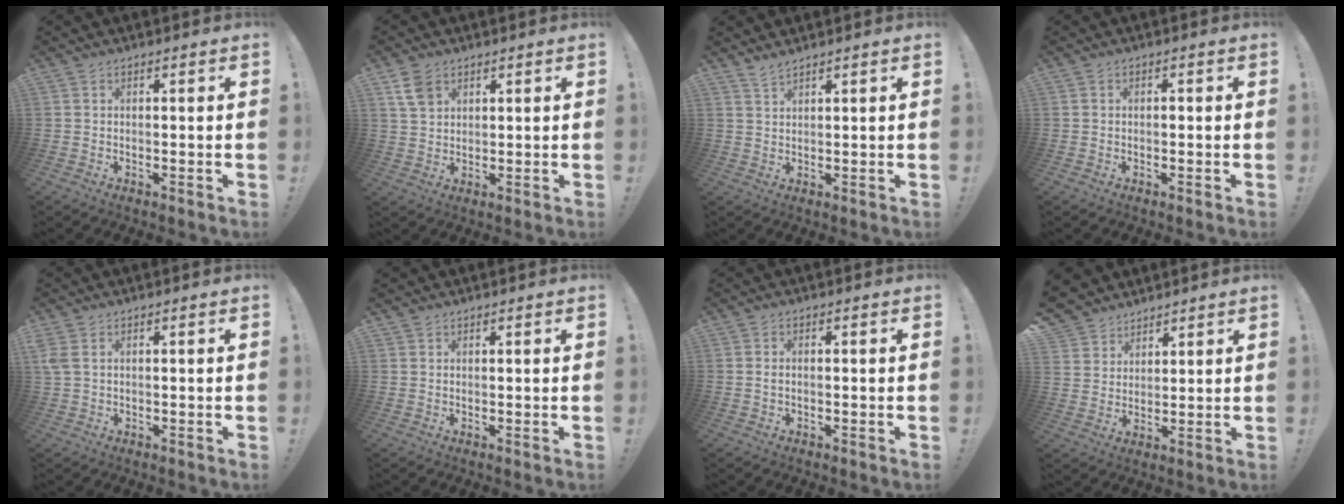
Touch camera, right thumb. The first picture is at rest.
{"total": 6.3, "force": [3.5, 4.3, 3.0], "torque": [-0.045, -0.010, 0.068]}
{"total": 2.5, "force": [2.3, 0.3, 0.9], "torque": [-0.013, -0.015, 0.041]}
{"total": 0.6, "force": [-0.4, 0.3, 0.2], "torque": [-0.007, 0.002, -0.008]}
{"total": 3.2, "force": [1.4, 1.6, 2.4], "torque": [-0.057, -0.003, 0.027]}
{"total": 1.1, "force": [0.9, 0.6, 0.0], "torque": [0.006, -0.005, 0.017]}
{"total": 0.7, "force": [0.0, 0.3, 0.6], "torque": [-0.014, 0.003, 0.000]}
{"total": 6.6, "force": [4.9, 4.4, 0.4], "torque": [-0.014, -0.042, 0.100]}